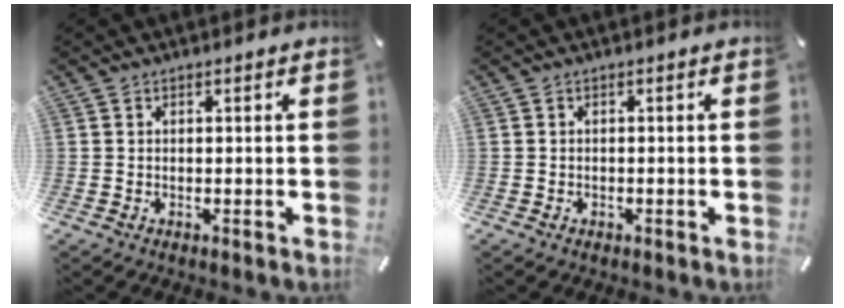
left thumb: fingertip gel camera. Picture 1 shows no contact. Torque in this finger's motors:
{"motor_torque": [-0.04, -0.05, 0.03, -0.07, 0.05]}